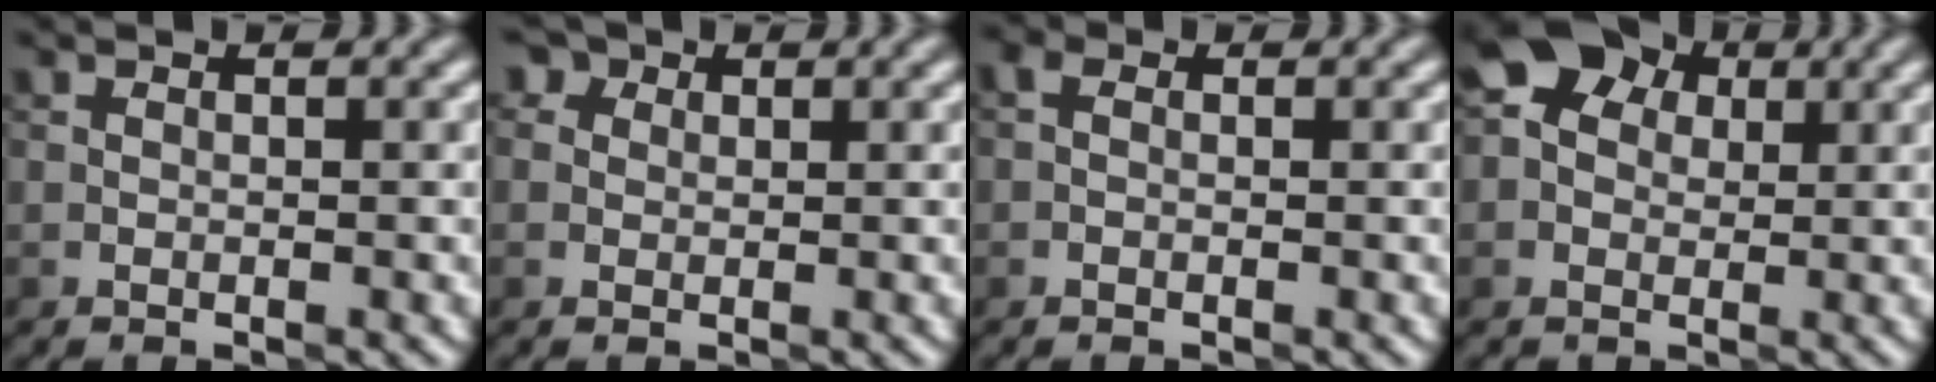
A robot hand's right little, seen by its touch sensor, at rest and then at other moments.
{"total": 3.8, "force": [1.9, 2.7, 1.8], "torque": [-0.020, 0.020, -0.004]}
{"total": 0.8, "force": [-0.2, 0.6, 0.5], "torque": [-0.011, 0.001, -0.011]}
{"total": 7.9, "force": [2.5, 6.6, 3.6], "torque": [-0.044, 0.029, 0.009]}